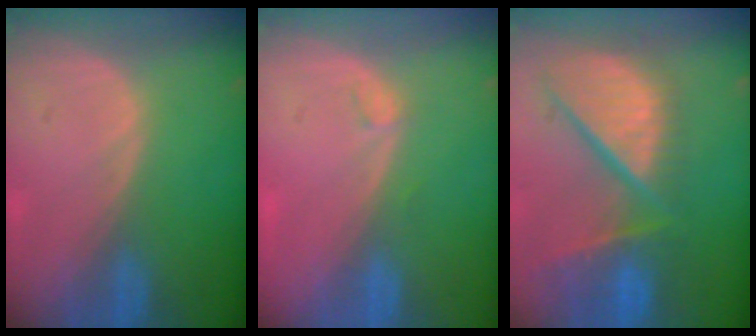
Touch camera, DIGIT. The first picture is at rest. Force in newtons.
{"total": 1.0, "press": 0.9, "slide": 0.3}
{"total": 12.7, "press": 10.5, "slide": 7.1}